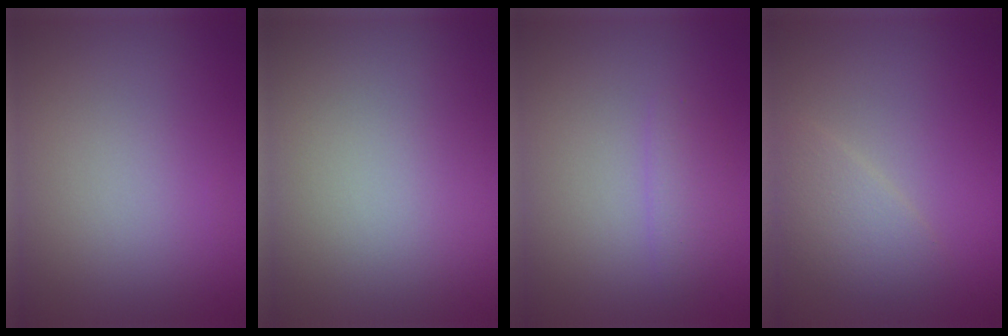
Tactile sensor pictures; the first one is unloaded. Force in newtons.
{"total": 0.0}
{"total": 1.5, "press": 1.5, "slide": 0.0}
{"total": 2.2, "press": 2.2, "slide": 0.1}